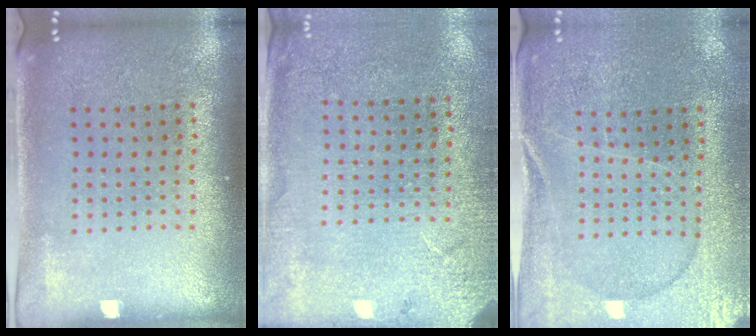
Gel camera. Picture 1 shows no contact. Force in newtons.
{"total": 2.6, "press": 2.5, "slide": 0.7}
{"total": 1.1, "press": 1.1, "slide": 0.4}